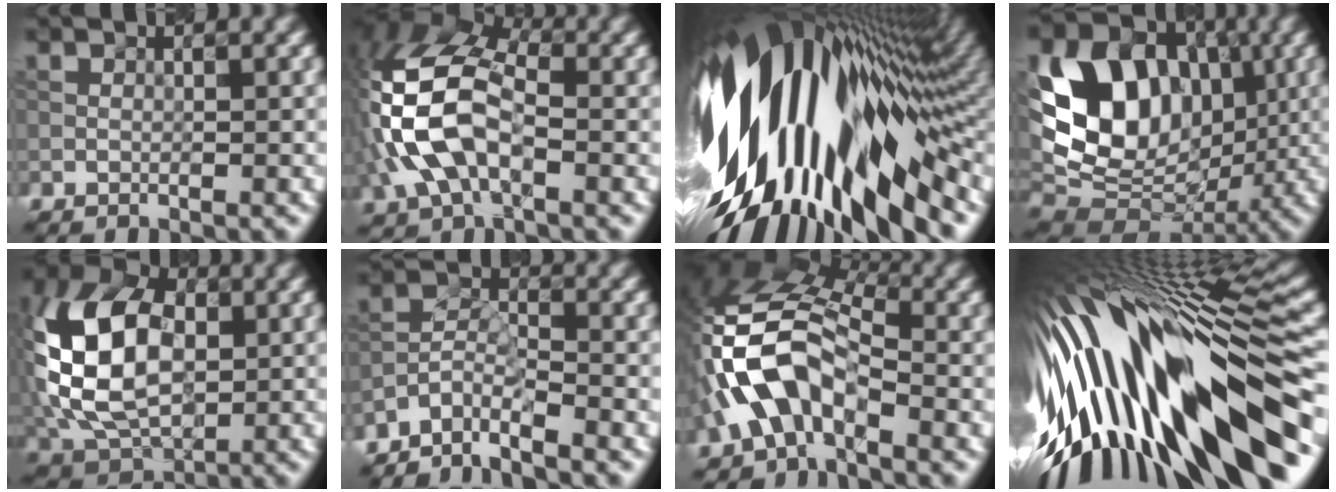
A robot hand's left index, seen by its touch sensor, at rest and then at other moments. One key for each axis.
{"total": 10.4, "fx": -0.8, "fy": 5.8, "fz": 8.5, "tx": -0.203, "ty": 0.020, "tz": -0.030}
{"total": 17.5, "fx": -0.4, "fy": 9.0, "fz": 15.0, "tx": -0.255, "ty": 0.002, "tz": -0.016}
{"total": 13.2, "fx": 2.9, "fy": 9.8, "fz": 8.3, "tx": -0.148, "ty": 0.005, "tz": 0.047}
{"total": 12.9, "fx": 1.0, "fy": 8.5, "fz": 9.6, "tx": -0.216, "ty": 0.014, "tz": 0.008}
{"total": 3.5, "fx": -3.2, "fy": 0.9, "fz": 1.2, "tx": -0.022, "ty": 0.001, "tz": -0.072}
{"total": 8.4, "fx": -2.7, "fy": 4.5, "fz": 6.5, "tx": -0.139, "ty": 0.019, "tz": -0.061}
{"total": 17.9, "fx": -2.5, "fy": 5.8, "fz": 16.8, "tx": -0.284, "ty": 0.007, "tz": -0.042}